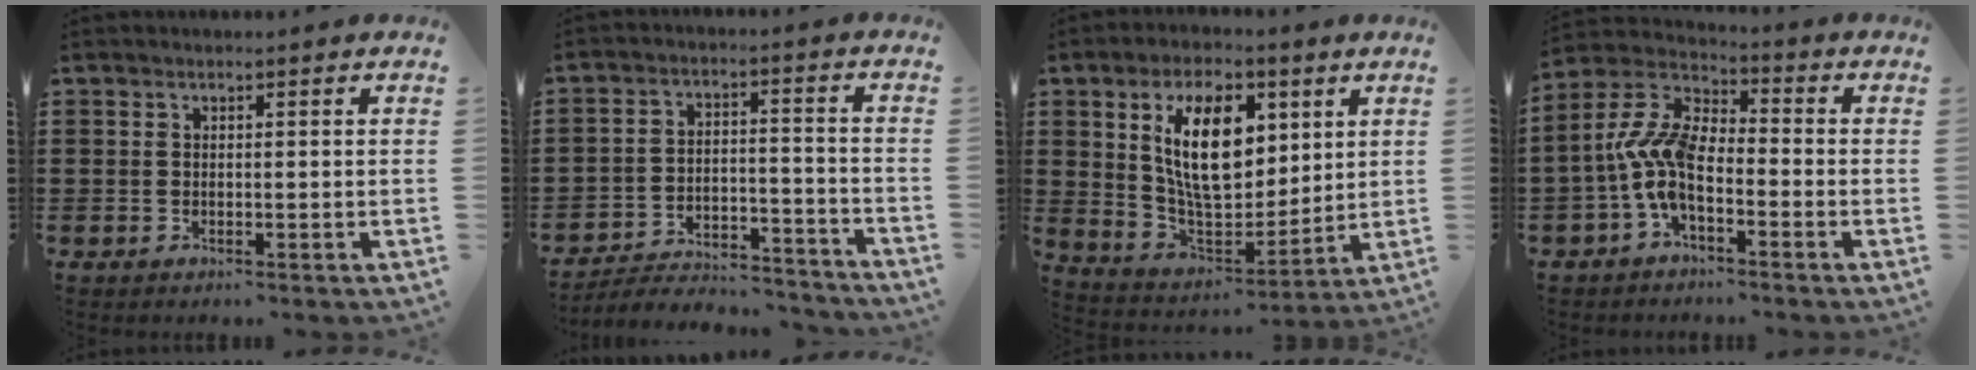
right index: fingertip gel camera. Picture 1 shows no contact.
{"total": 4.8, "force": [-4.6, 0.9, 1.1], "torque": [-0.021, 0.008, -0.093]}
{"total": 13.1, "force": [4.3, 7.0, 10.2], "torque": [-0.200, 0.009, 0.074]}
{"total": 8.5, "force": [-2.7, 3.6, 7.2], "torque": [-0.188, -0.017, -0.059]}